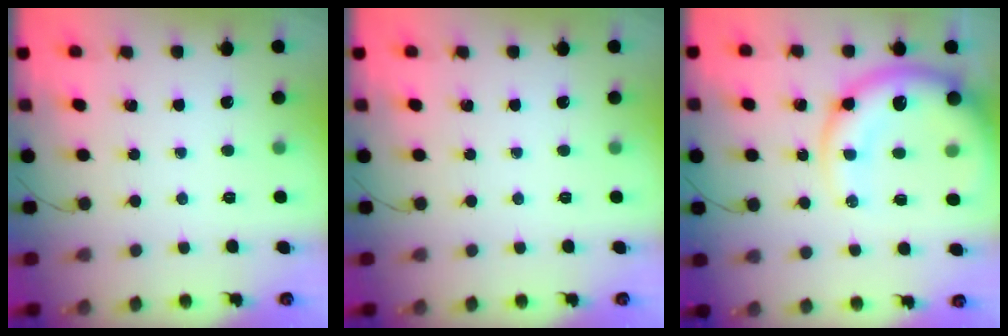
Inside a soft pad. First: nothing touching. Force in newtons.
{"total": 0.0}
{"total": 16.3, "press": 15.6, "slide": 4.7}